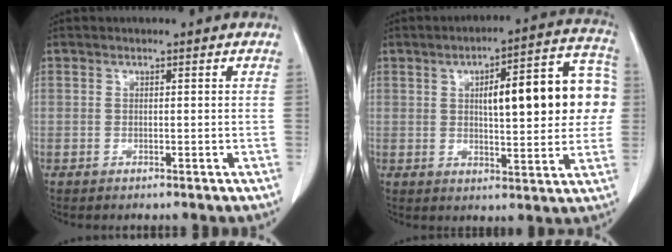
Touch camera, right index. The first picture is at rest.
{"total": 16.2, "force": [2.3, 4.2, 15.5], "torque": [-0.199, 0.040, 0.034]}